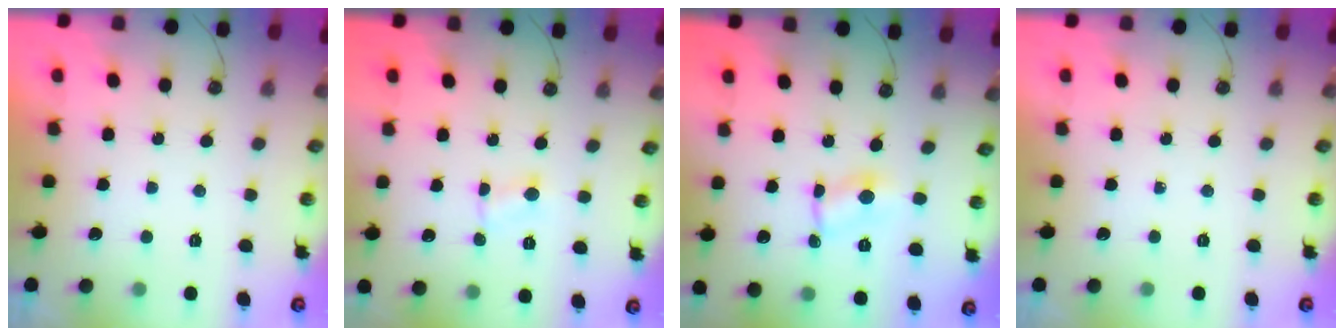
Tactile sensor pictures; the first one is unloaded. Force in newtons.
{"total": 1.6, "press": 1.5, "slide": 0.4}
{"total": 2.0, "press": 2.0, "slide": 0.1}
{"total": 0.0}